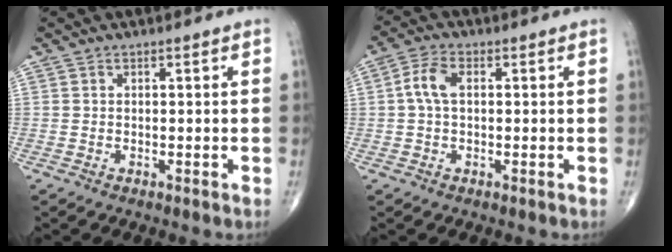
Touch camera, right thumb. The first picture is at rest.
{"total": 4.7, "force": [0.5, 2.7, 3.9], "torque": [-0.089, 0.014, 0.006]}